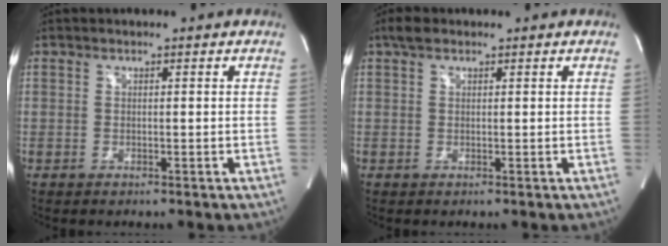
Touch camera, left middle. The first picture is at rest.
{"total": 1.8, "force": [1.3, 0.9, 1.0], "torque": [-0.022, 0.019, 0.023]}